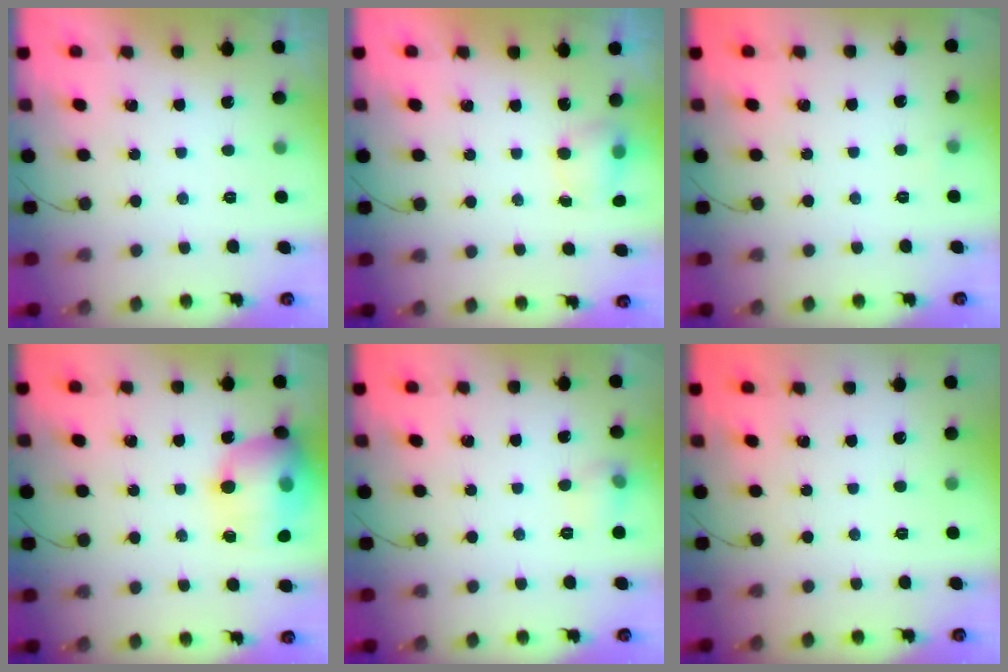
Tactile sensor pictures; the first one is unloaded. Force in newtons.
{"total": 4.5, "press": 4.5, "slide": 0.6}
{"total": 3.4, "press": 2.1, "slide": 2.7}
{"total": 18.0, "press": 17.7, "slide": 2.9}
{"total": 6.6, "press": 6.4, "slide": 1.5}
{"total": 0.0}